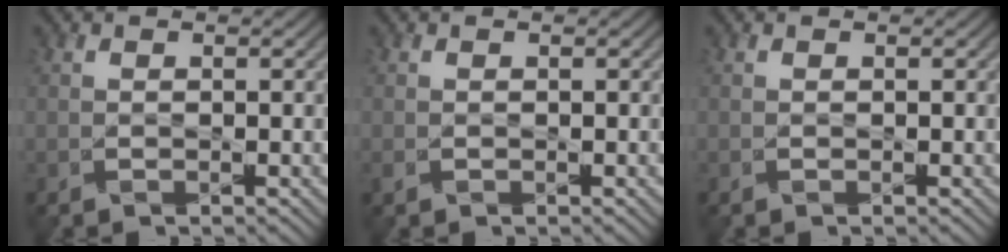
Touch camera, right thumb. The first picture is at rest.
{"total": 0.6, "force": [-0.2, 0.4, 0.3], "torque": [-0.009, -0.004, -0.005]}
{"total": 0.0}